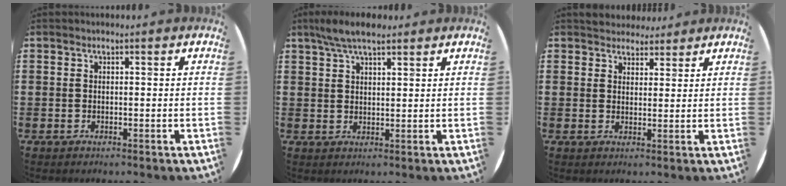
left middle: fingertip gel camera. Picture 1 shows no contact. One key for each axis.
{"total": 4.9, "fx": 3.9, "fy": 1.3, "fz": 2.6, "tx": -0.059, "ty": 0.000, "tz": 0.071}
{"total": 3.1, "fx": 3.0, "fy": 1.0, "fz": 0.0, "tx": 0.001, "ty": -0.008, "tz": 0.055}